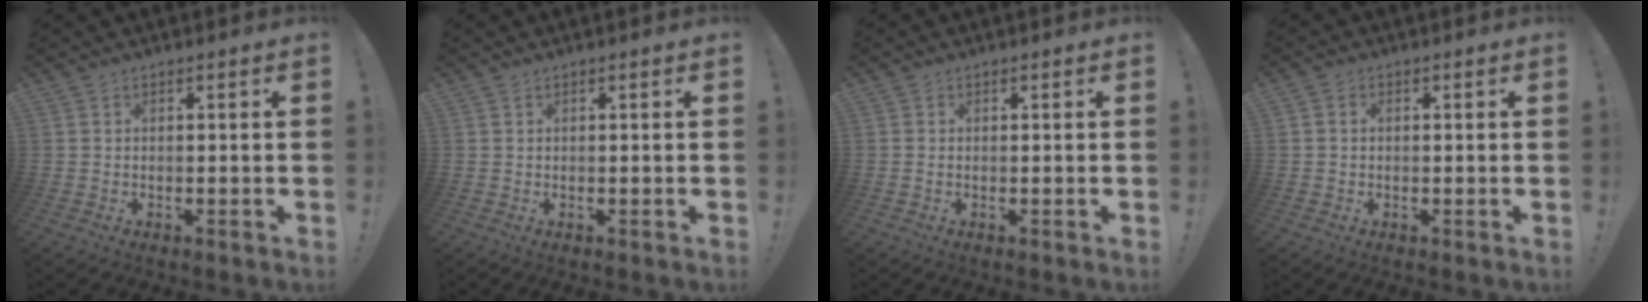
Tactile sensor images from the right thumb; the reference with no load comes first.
{"total": 0.0}
{"total": 0.0}
{"total": 1.2, "force": [-0.3, 1.0, 0.6], "torque": [-0.014, 0.006, -0.006]}